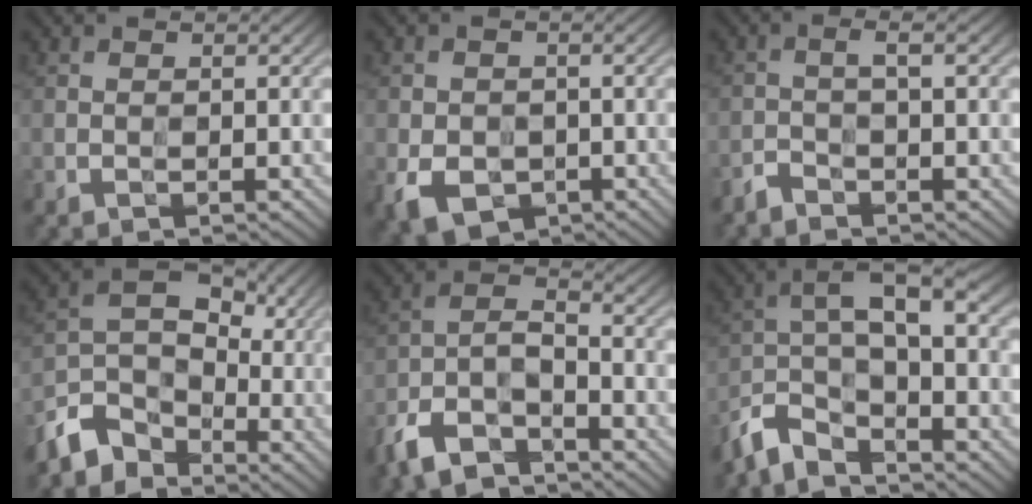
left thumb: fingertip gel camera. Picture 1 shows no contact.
{"total": 5.2, "force": [-2.1, 3.8, 2.9], "torque": [-0.062, -0.019, -0.041]}
{"total": 1.8, "force": [-1.3, 0.2, 1.2], "torque": [-0.027, 0.002, -0.035]}
{"total": 7.9, "force": [-4.8, 5.3, 3.4], "torque": [-0.068, -0.003, -0.116]}
{"total": 8.0, "force": [-6.0, 3.0, 4.4], "torque": [-0.086, -0.004, -0.135]}
{"total": 7.9, "force": [-4.8, 2.6, 5.8], "torque": [-0.110, 0.005, -0.105]}